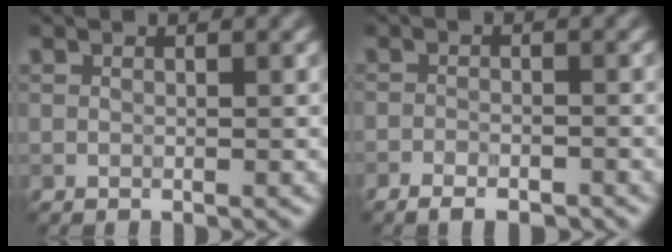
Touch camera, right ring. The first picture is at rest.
{"total": 3.2, "force": [-2.7, 0.9, 1.4], "torque": [-0.020, 0.002, -0.036]}